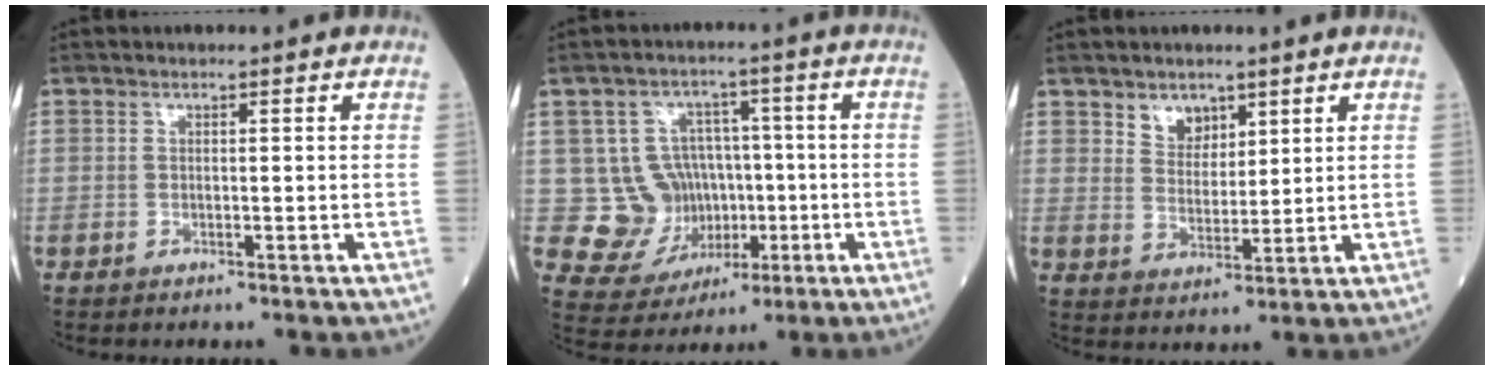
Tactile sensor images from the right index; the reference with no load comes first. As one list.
[{"total": 9.9, "force": [-0.2, 9.2, 3.6], "torque": [-0.061, 0.034, 0.017]}, {"total": 4.4, "force": [2.9, 2.8, 1.7], "torque": [-0.027, 0.000, 0.056]}]